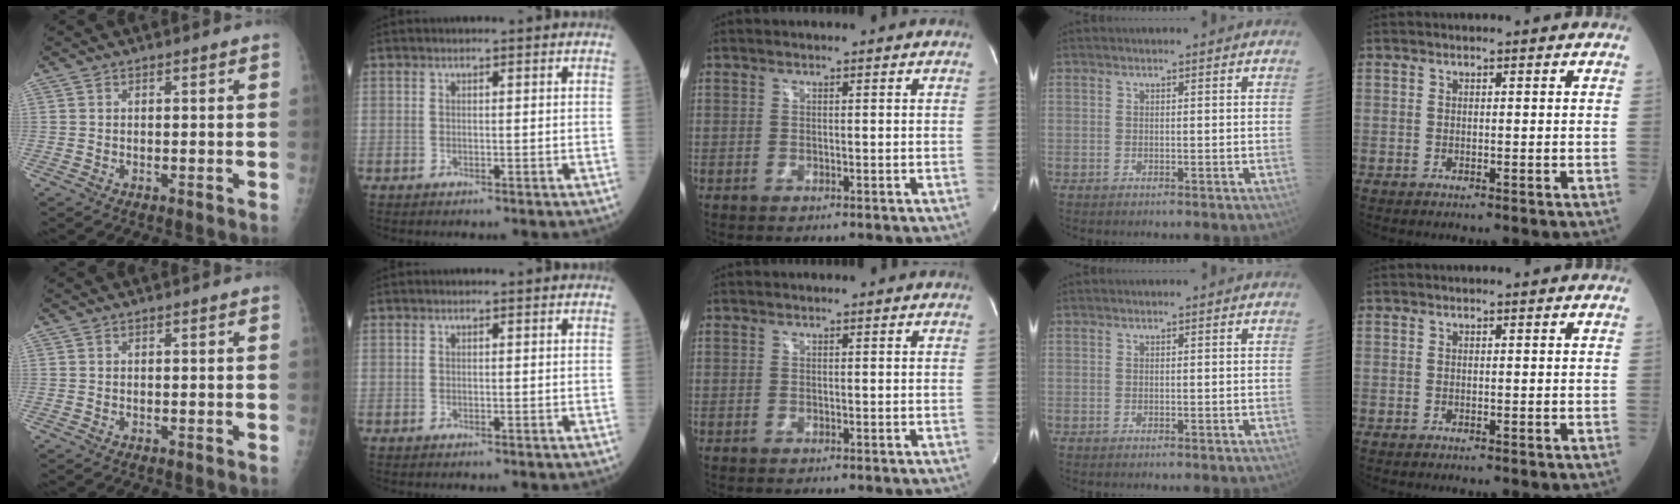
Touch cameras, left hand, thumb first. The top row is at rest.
{}